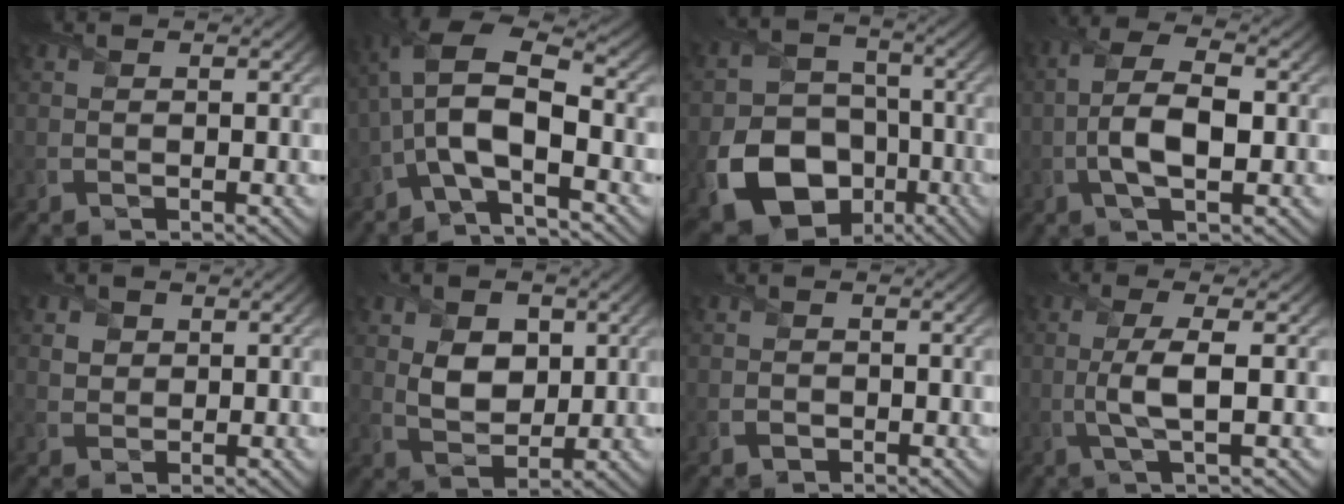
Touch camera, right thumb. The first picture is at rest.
{"total": 9.9, "force": [-2.8, 4.3, 8.5], "torque": [-0.177, 0.010, -0.064]}
{"total": 14.3, "force": [-5.7, 11.0, 7.1], "torque": [-0.164, -0.059, -0.100]}
{"total": 7.7, "force": [-1.0, 3.5, 6.7], "torque": [-0.149, 0.004, -0.023]}
{"total": 2.0, "force": [0.9, 1.7, 0.6], "torque": [-0.020, -0.005, 0.014]}
{"total": 5.9, "force": [1.4, 4.2, 3.9], "torque": [-0.083, -0.004, 0.022]}
{"total": 1.2, "force": [-0.5, 1.0, 0.5], "torque": [-0.007, -0.004, -0.010]}
{"total": 4.6, "force": [-0.2, 1.0, 4.5], "torque": [-0.094, 0.004, -0.010]}